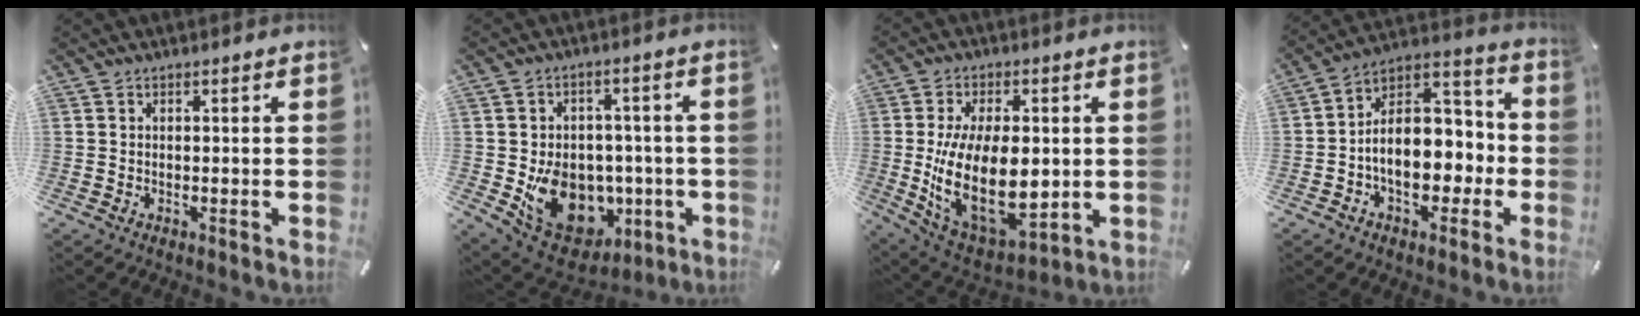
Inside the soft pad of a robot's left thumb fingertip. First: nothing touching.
{"total": 15.3, "force": [-3.1, 13.1, 7.3], "torque": [-0.104, 0.005, -0.034]}
{"total": 21.5, "force": [-0.1, 12.7, 17.4], "torque": [-0.320, -0.022, 0.010]}
{"total": 14.9, "force": [-2.4, 11.1, 9.7], "torque": [-0.132, -0.001, -0.040]}